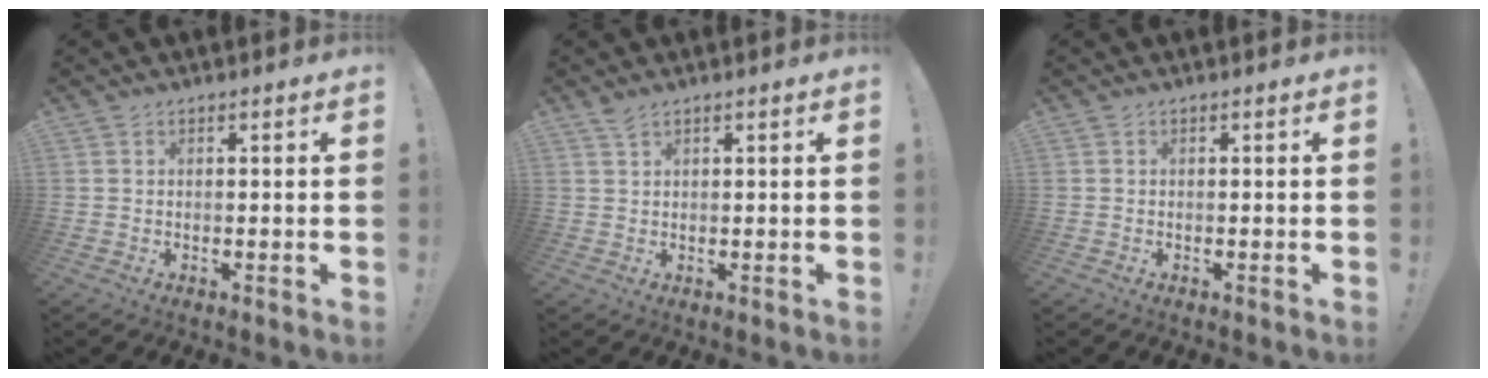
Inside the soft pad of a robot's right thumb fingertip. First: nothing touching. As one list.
[{"total": 2.2, "force": [1.8, 0.5, 1.1], "torque": [-0.015, -0.005, 0.032]}, {"total": 0.0}]